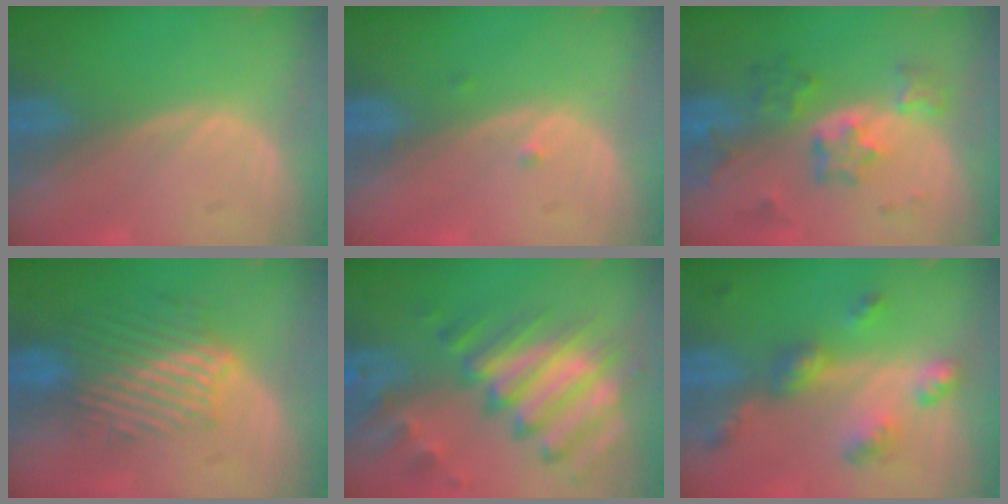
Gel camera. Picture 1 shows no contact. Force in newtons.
{"total": 0.9, "press": 0.7, "slide": 0.5}
{"total": 6.8, "press": 6.6, "slide": 1.5}
{"total": 9.5, "press": 8.0, "slide": 5.1}
{"total": 11.6, "press": 10.1, "slide": 5.7}
{"total": 6.8, "press": 6.0, "slide": 3.2}